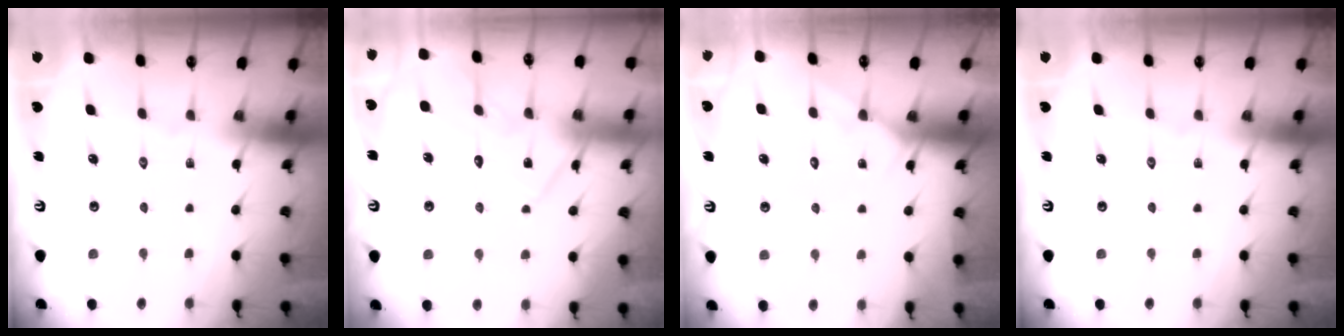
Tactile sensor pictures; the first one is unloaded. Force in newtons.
{"total": 12.7, "press": 12.7, "slide": 0.5}
{"total": 4.3, "press": 4.3, "slide": 0.5}
{"total": 0.0}